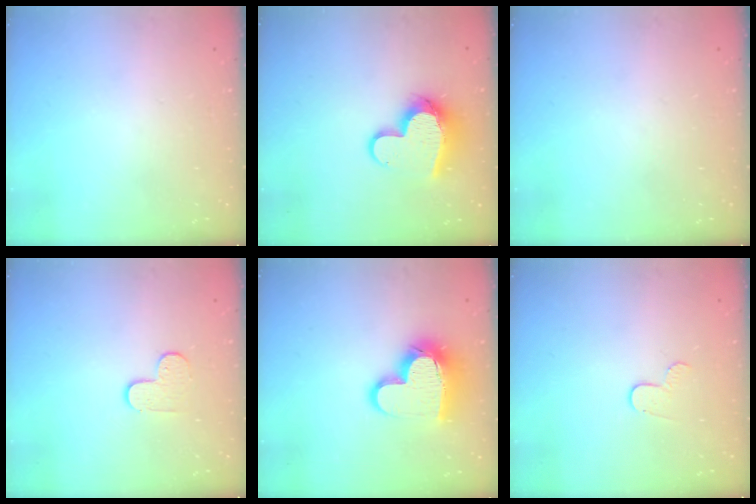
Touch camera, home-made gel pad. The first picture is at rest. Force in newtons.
{"total": 12.9, "press": 12.8, "slide": 1.3}
{"total": 0.0}
{"total": 6.1, "press": 6.1, "slide": 0.6}
{"total": 15.3, "press": 15.2, "slide": 1.0}
{"total": 5.7, "press": 5.7, "slide": 0.5}